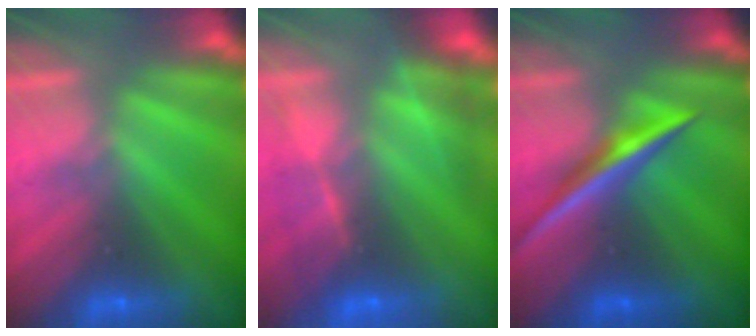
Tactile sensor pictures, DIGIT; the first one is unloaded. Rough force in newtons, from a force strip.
{"total": 11.4}
{"total": 1.9}